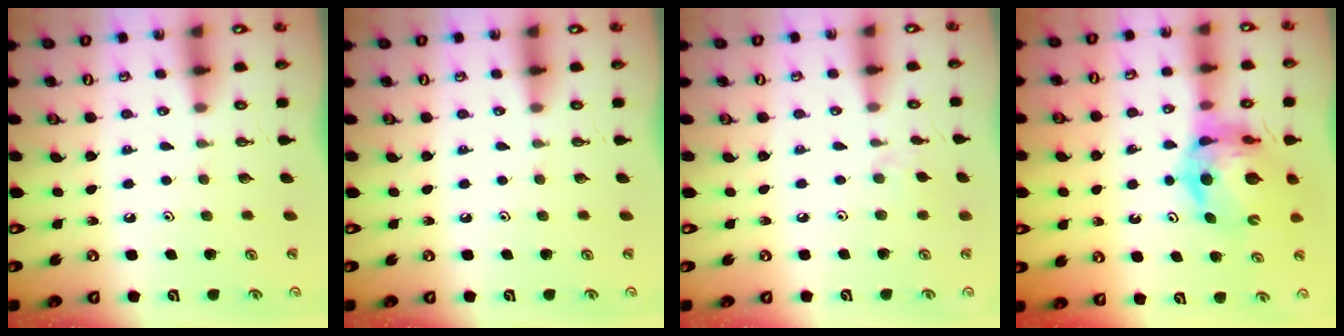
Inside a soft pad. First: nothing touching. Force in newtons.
{"total": 0.0}
{"total": 1.9, "press": 1.8, "slide": 0.4}
{"total": 13.5, "press": 13.4, "slide": 1.4}